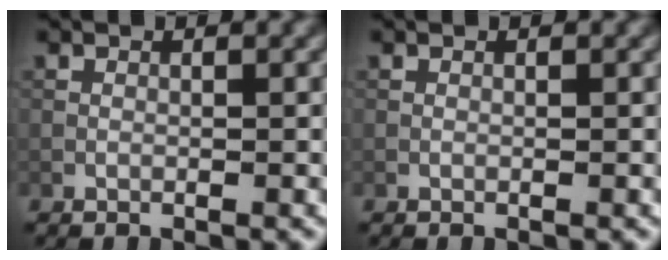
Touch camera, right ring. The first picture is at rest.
{"total": 0.0}